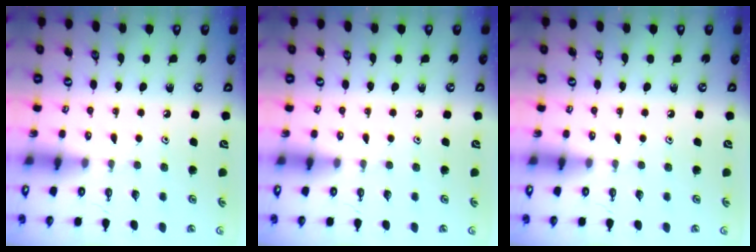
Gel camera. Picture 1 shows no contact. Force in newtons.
{"total": 0.0}
{"total": 0.0}